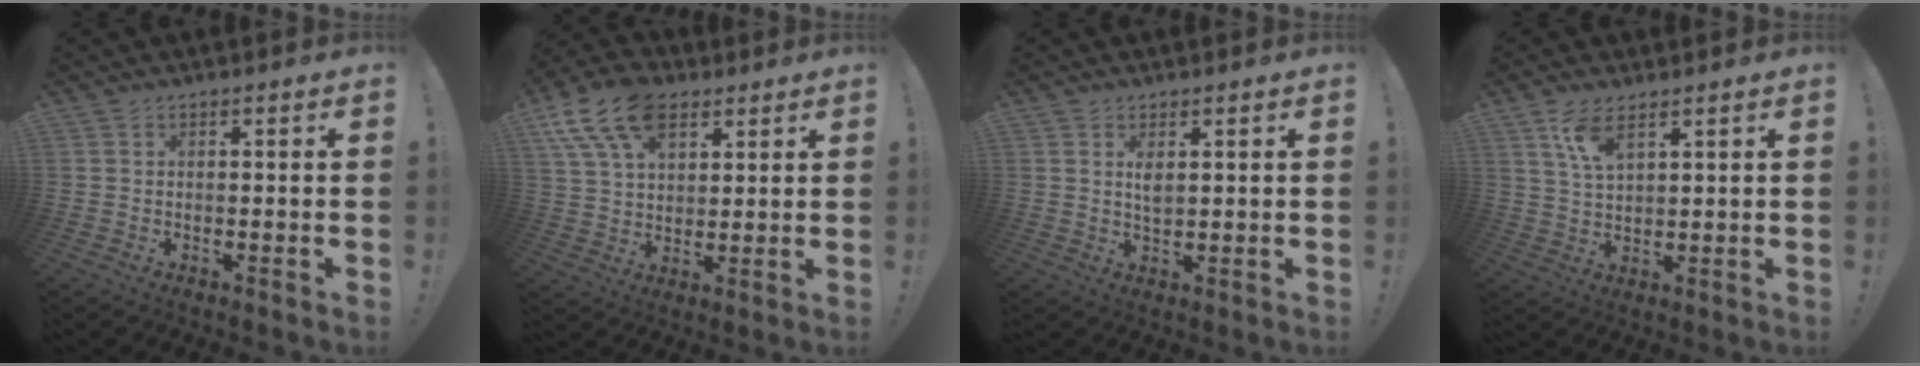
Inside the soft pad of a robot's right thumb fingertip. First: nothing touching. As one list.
[{"total": 15.2, "force": [8.2, 9.3, 8.8], "torque": [-0.171, -0.028, 0.154]}, {"total": 3.1, "force": [1.3, 1.4, 2.4], "torque": [-0.032, -0.011, 0.018]}, {"total": 7.2, "force": [4.4, 2.9, 4.9], "torque": [-0.091, -0.015, 0.080]}]